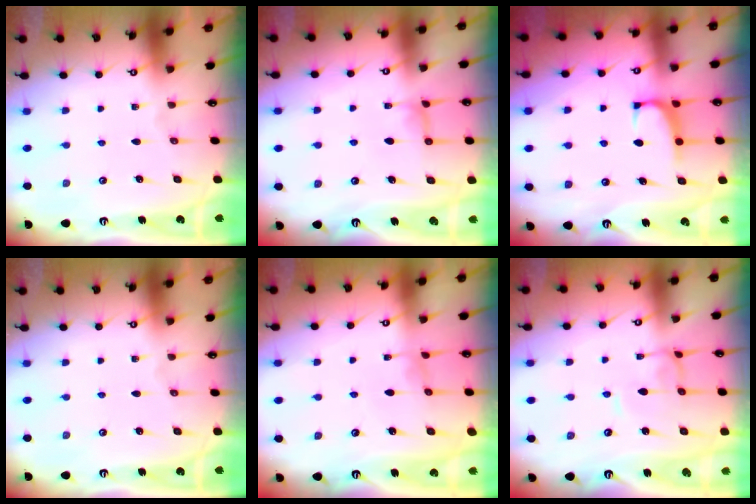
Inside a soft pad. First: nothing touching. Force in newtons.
{"total": 2.3, "press": 2.3, "slide": 0.0}
{"total": 1.0, "press": 0.6, "slide": 0.7}
{"total": 0.0}
{"total": 1.0, "press": 0.9, "slide": 0.3}
{"total": 1.4, "press": 1.4, "slide": 0.2}